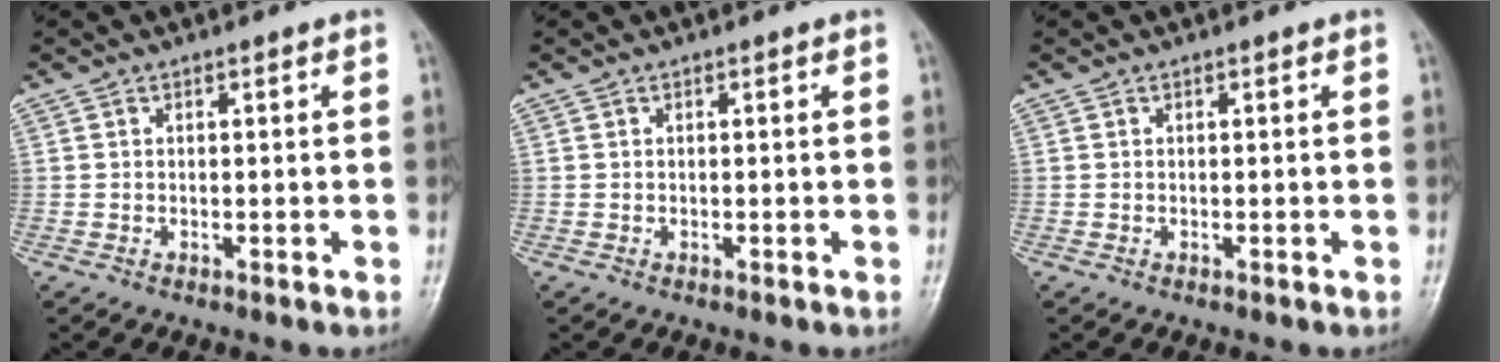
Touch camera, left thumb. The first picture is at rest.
{"total": 0.0}
{"total": 0.0}